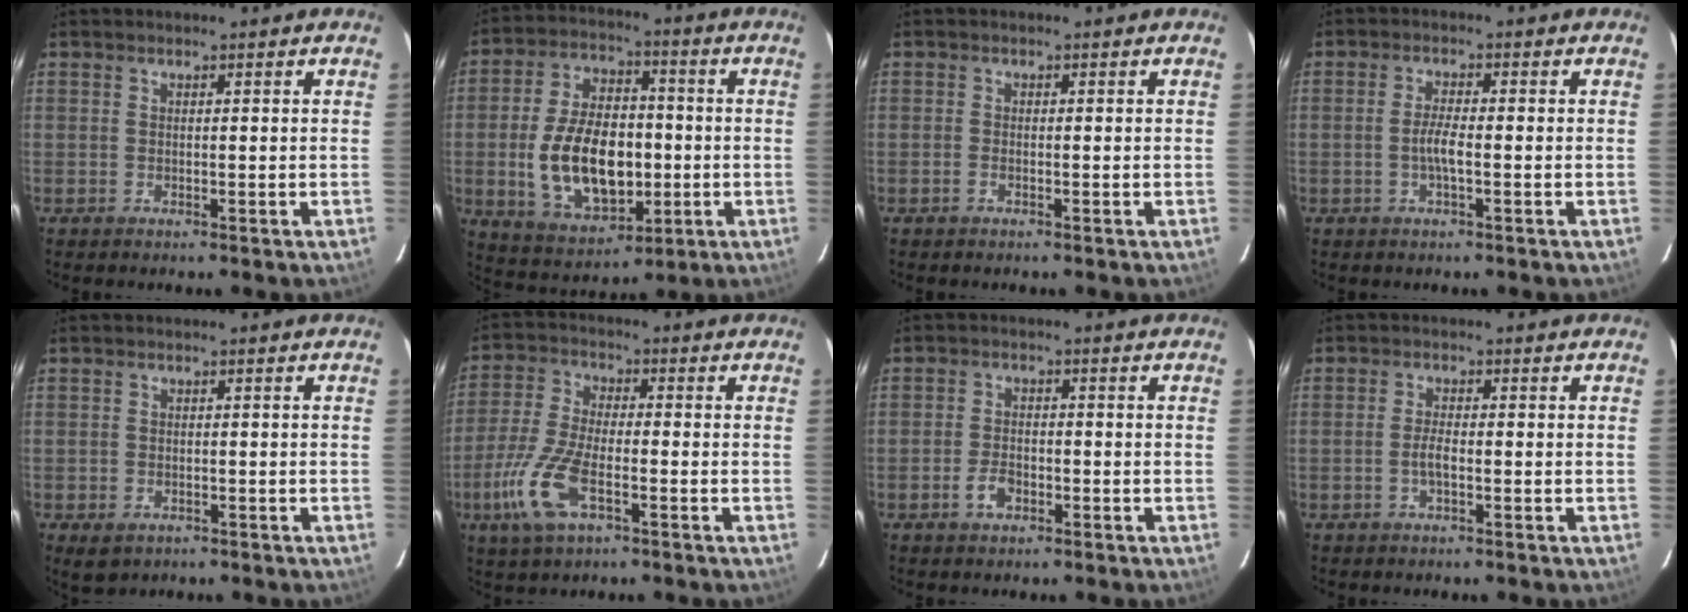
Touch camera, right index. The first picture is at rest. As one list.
[{"total": 17.2, "force": [-2.5, 10.2, 13.6], "torque": [-0.272, 0.007, -0.022]}, {"total": 1.0, "force": [-0.6, 0.5, 0.6], "torque": [-0.015, 0.000, -0.011]}, {"total": 3.1, "force": [-0.9, 0.4, 2.9], "torque": [-0.057, 0.000, -0.018]}, {"total": 3.2, "force": [-1.7, 2.4, 1.3], "torque": [-0.030, -0.007, -0.021]}, {"total": 11.5, "force": [-5.0, 4.4, 9.4], "torque": [-0.217, -0.009, -0.099]}, {"total": 3.6, "force": [-1.8, 2.2, 2.2], "torque": [-0.048, 0.001, -0.033]}, {"total": 3.0, "force": [-1.1, 0.7, 2.7], "torque": [-0.058, 0.001, -0.021]}]